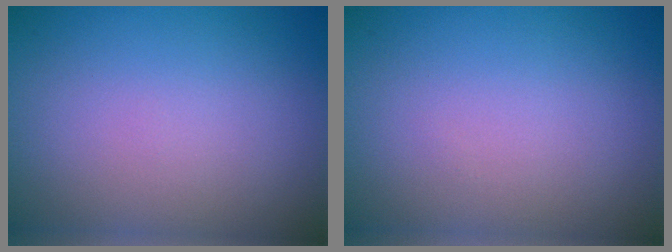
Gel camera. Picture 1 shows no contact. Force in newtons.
{"total": 0.0}